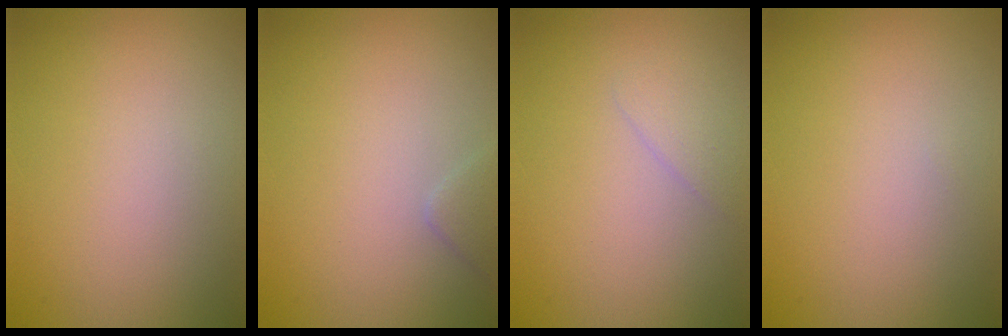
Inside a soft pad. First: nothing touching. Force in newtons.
{"total": 1.2, "press": 1.2, "slide": 0.1}
{"total": 1.2, "press": 1.2, "slide": 0.0}
{"total": 0.0}